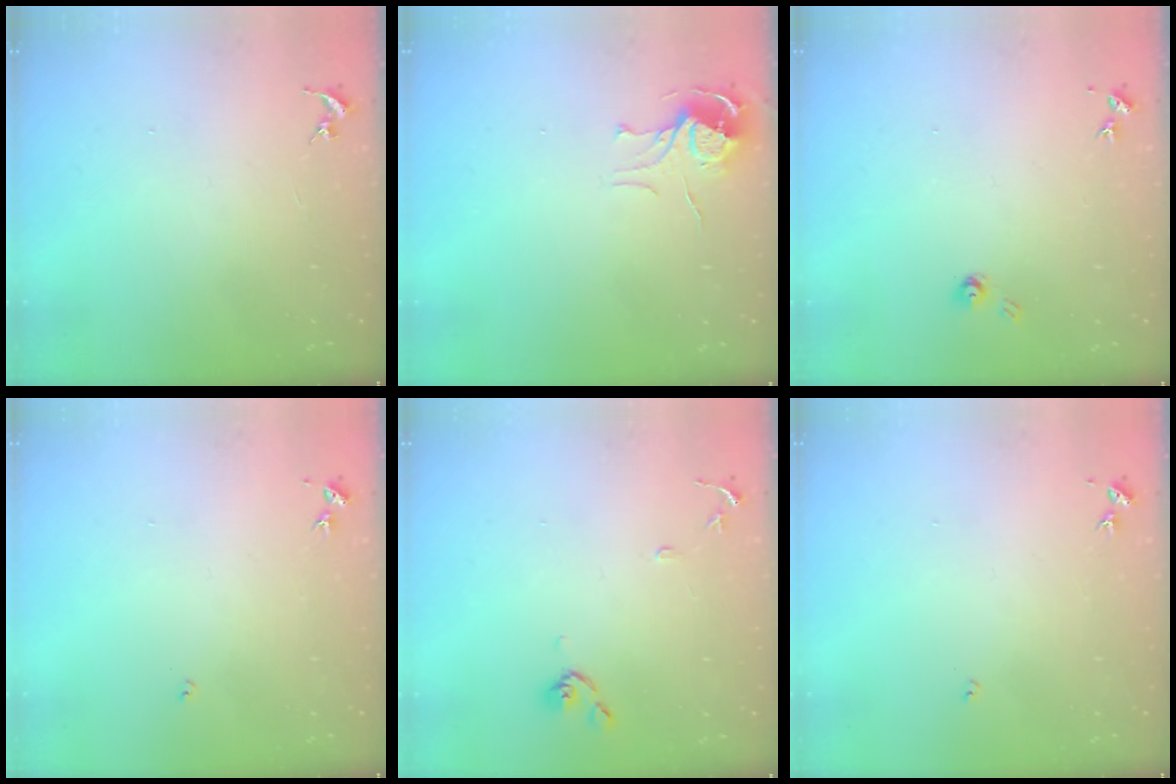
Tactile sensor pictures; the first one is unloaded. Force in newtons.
{"total": 7.0, "press": 7.0, "slide": 0.6}
{"total": 4.1, "press": 4.1, "slide": 0.4}
{"total": 3.0, "press": 3.0, "slide": 0.4}
{"total": 8.6, "press": 8.6, "slide": 0.7}
{"total": 3.0, "press": 3.0, "slide": 0.4}